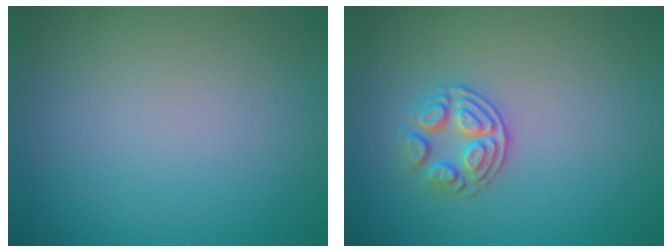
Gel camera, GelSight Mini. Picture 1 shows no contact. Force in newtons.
{"total": 2.7, "press": 2.4, "slide": 1.1}